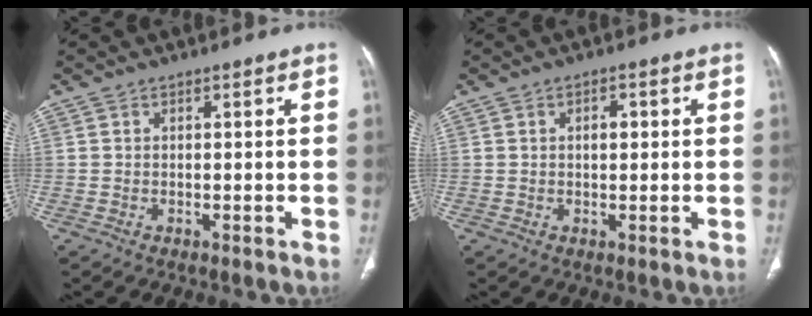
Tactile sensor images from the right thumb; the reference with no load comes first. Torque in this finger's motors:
{"motor_torque": [0.31, -0.35, 0.21, 0.44, 0.07]}